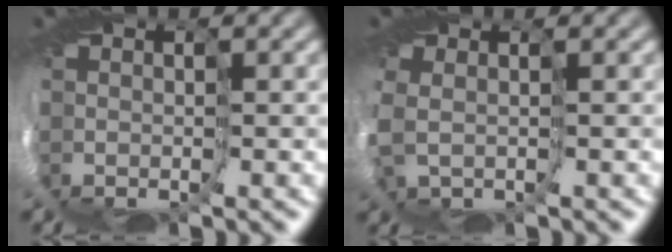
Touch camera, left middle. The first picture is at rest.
{"total": 2.3, "force": [-0.4, 1.5, 1.7], "torque": [-0.064, -0.009, 0.000]}